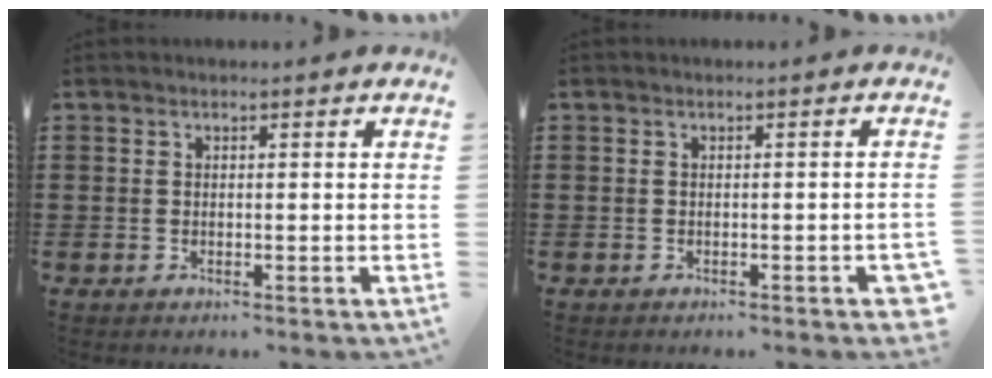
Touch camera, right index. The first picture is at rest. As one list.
[{"total": 0.8, "force": [-0.5, 0.3, 0.6], "torque": [-0.013, -0.002, -0.009]}]